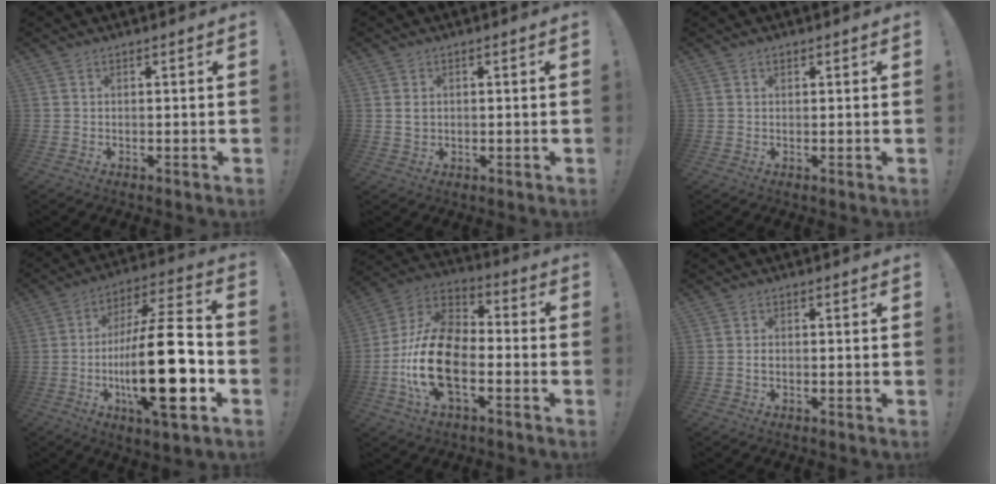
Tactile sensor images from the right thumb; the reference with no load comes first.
{"total": 2.0, "force": [0.5, 1.7, 0.9], "torque": [-0.018, 0.006, 0.009]}
{"total": 0.6, "force": [0.4, 0.5, 0.2], "torque": [-0.004, 0.000, 0.008]}
{"total": 26.2, "force": [-5.9, 7.5, 24.4], "torque": [-0.431, 0.025, -0.097]}
{"total": 20.5, "force": [-6.1, 11.7, 15.8], "torque": [-0.324, 0.034, -0.095]}
{"total": 1.0, "force": [-0.4, 0.7, 0.6], "torque": [-0.018, 0.007, -0.005]}